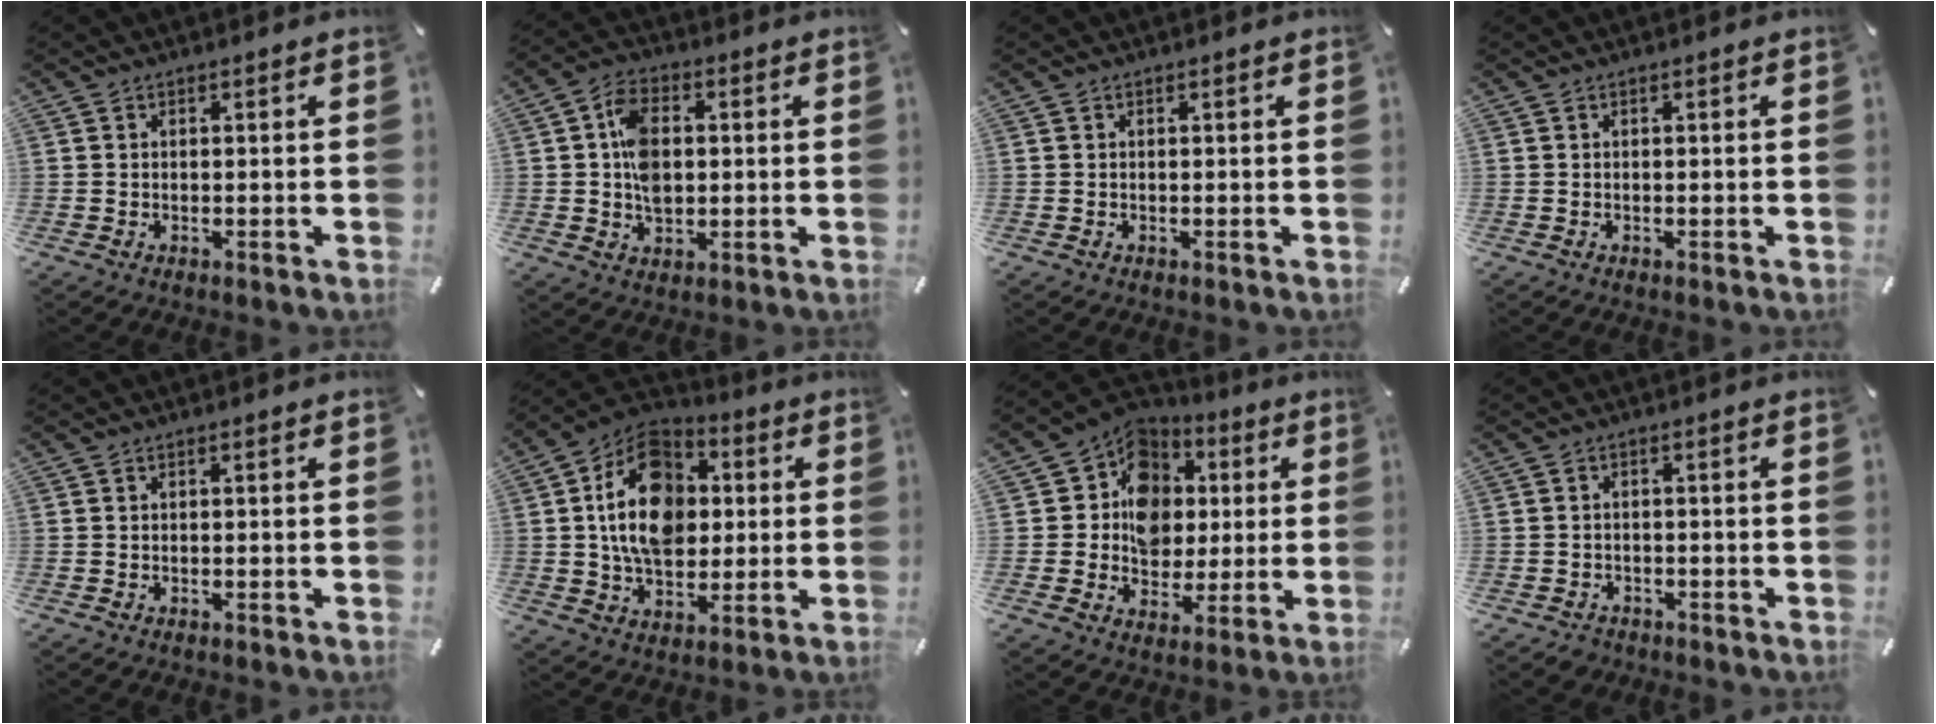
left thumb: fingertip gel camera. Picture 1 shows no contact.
{"total": 8.9, "force": [0.7, 6.2, 6.4], "torque": [-0.128, 0.005, 0.010]}
{"total": 0.0}
{"total": 0.0}
{"total": 0.0}
{"total": 16.5, "force": [1.9, 12.5, 10.6], "torque": [-0.196, 0.005, 0.032]}
{"total": 12.6, "force": [1.3, 11.5, 4.9], "torque": [-0.072, -0.009, 0.028]}
{"total": 2.2, "force": [-1.5, 1.6, 0.4], "torque": [-0.005, 0.011, -0.033]}